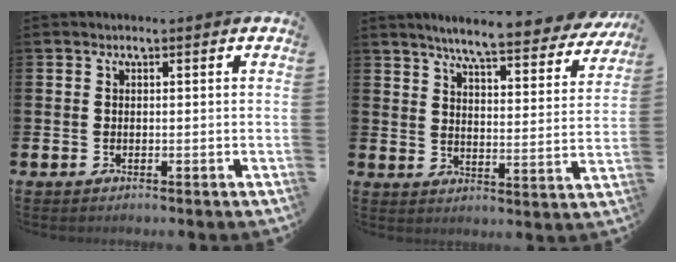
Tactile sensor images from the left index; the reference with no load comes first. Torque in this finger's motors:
{"motor_torque": [0.60, -1.09, 0.90, 0.21]}